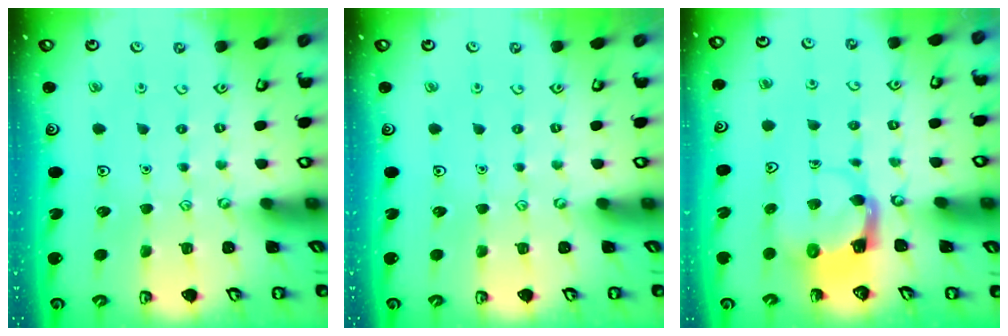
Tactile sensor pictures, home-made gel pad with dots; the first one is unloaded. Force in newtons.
{"total": 0.0}
{"total": 3.9, "press": 3.8, "slide": 0.7}